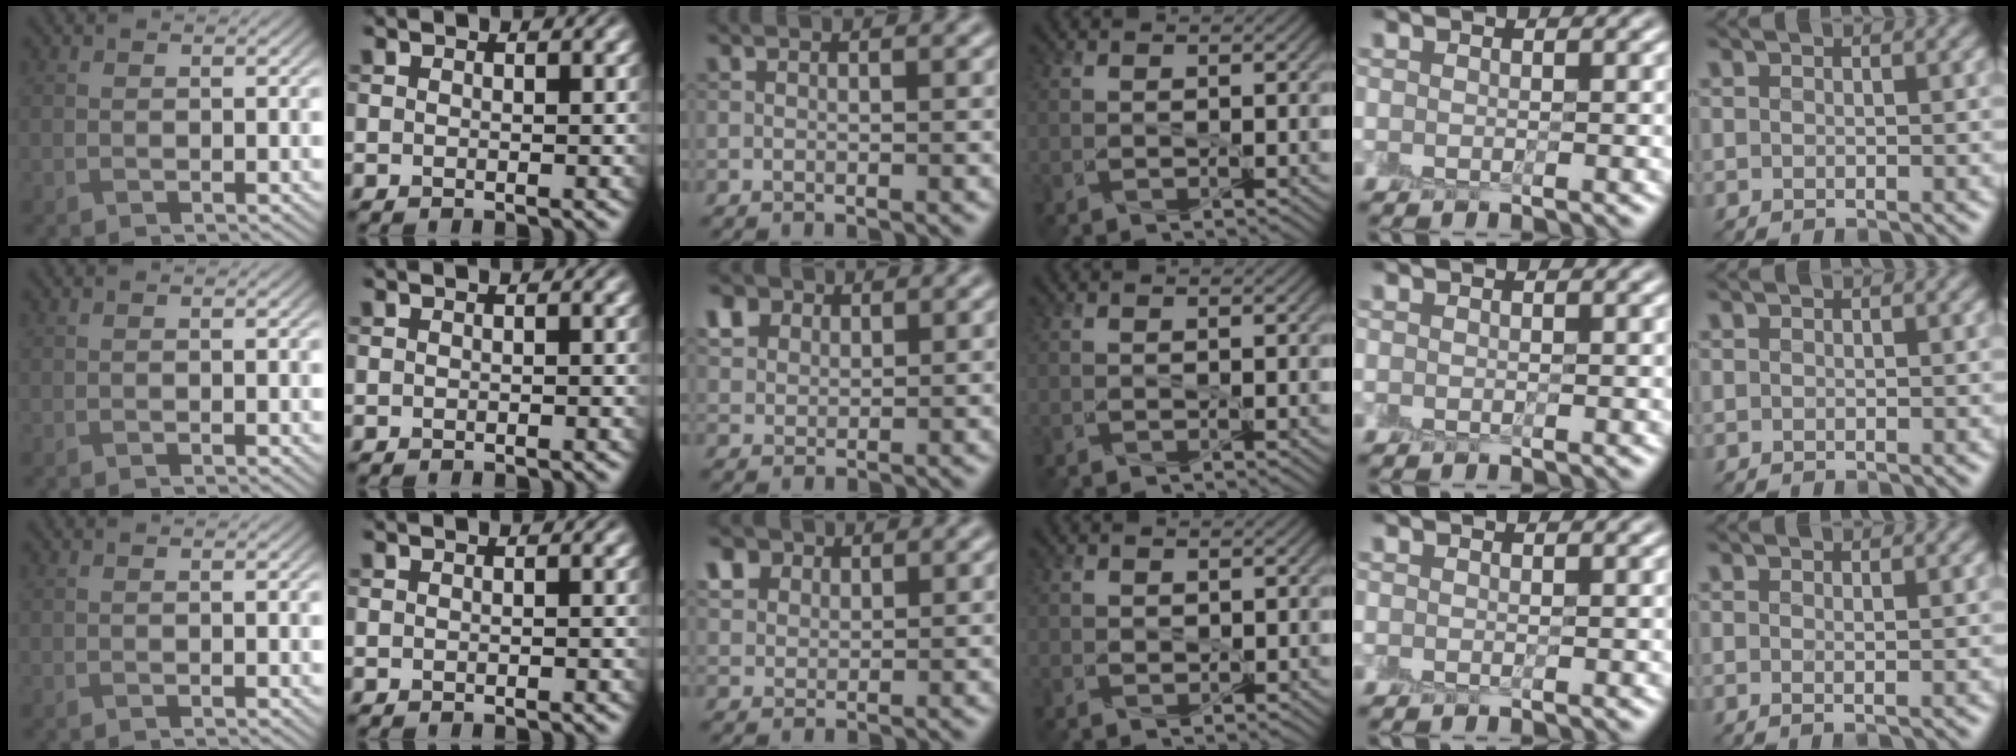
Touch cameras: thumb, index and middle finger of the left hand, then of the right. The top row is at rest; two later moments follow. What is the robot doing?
{"motion": "peel", "object": "lint roller sheet"}